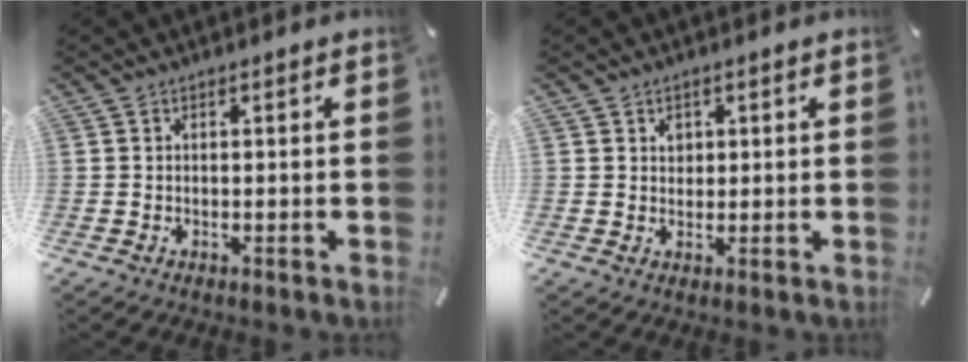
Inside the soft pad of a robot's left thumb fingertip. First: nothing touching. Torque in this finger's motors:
{"motor_torque": [0.42, 0.40, 0.20, -0.33, 0.04]}